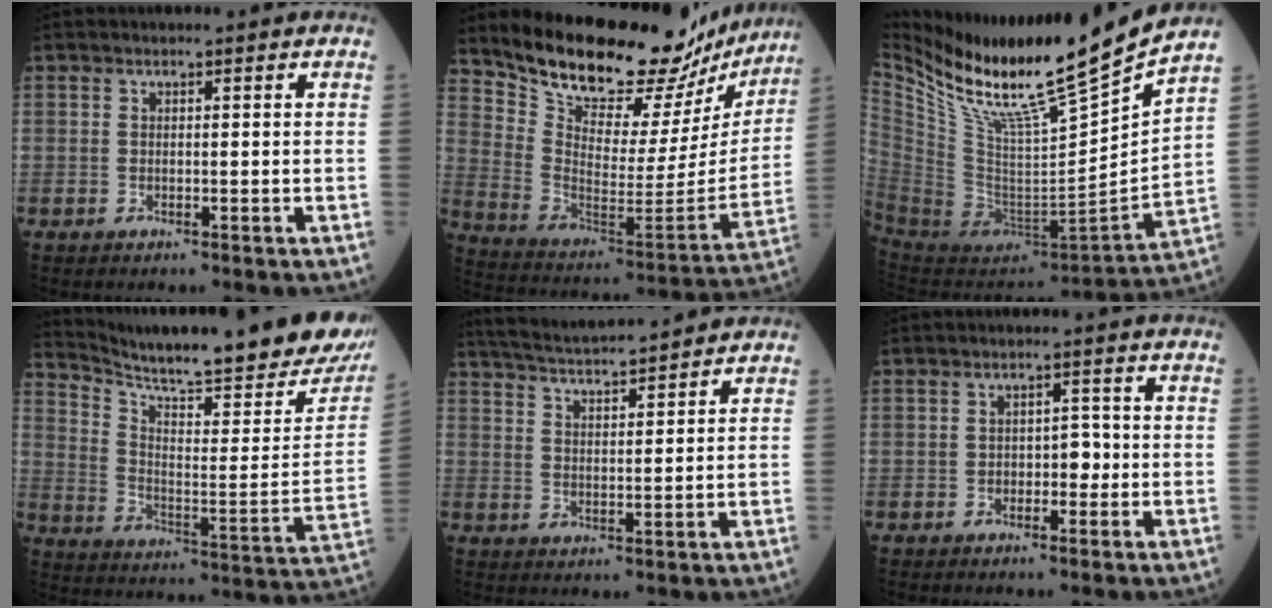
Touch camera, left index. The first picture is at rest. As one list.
[{"total": 25.7, "force": [23.2, 7.3, 8.3], "torque": [-0.136, -0.070, 0.323]}, {"total": 23.6, "force": [19.4, -0.8, 13.4], "torque": [-0.235, -0.065, 0.340]}, {"total": 26.6, "force": [23.4, 1.6, 12.5], "torque": [-0.209, -0.095, 0.313]}, {"total": 11.9, "force": [11.0, 0.9, 4.5], "torque": [-0.087, 0.022, 0.176]}, {"total": 2.8, "force": [-0.9, 1.6, 2.1], "torque": [-0.024, 0.007, -0.015]}]